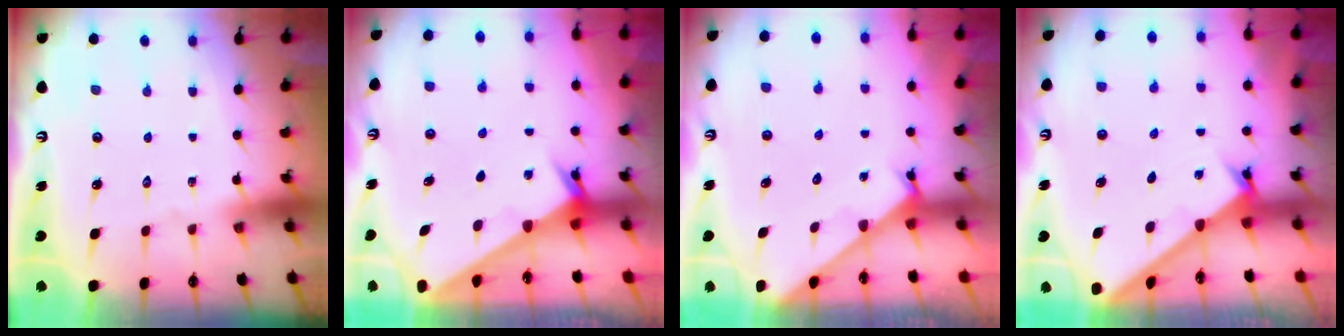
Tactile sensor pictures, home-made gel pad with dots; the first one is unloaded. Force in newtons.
{"total": 2.5, "press": 2.5, "slide": 0.2}
{"total": 1.7, "press": 1.7, "slide": 0.1}
{"total": 1.8, "press": 1.8, "slide": 0.2}